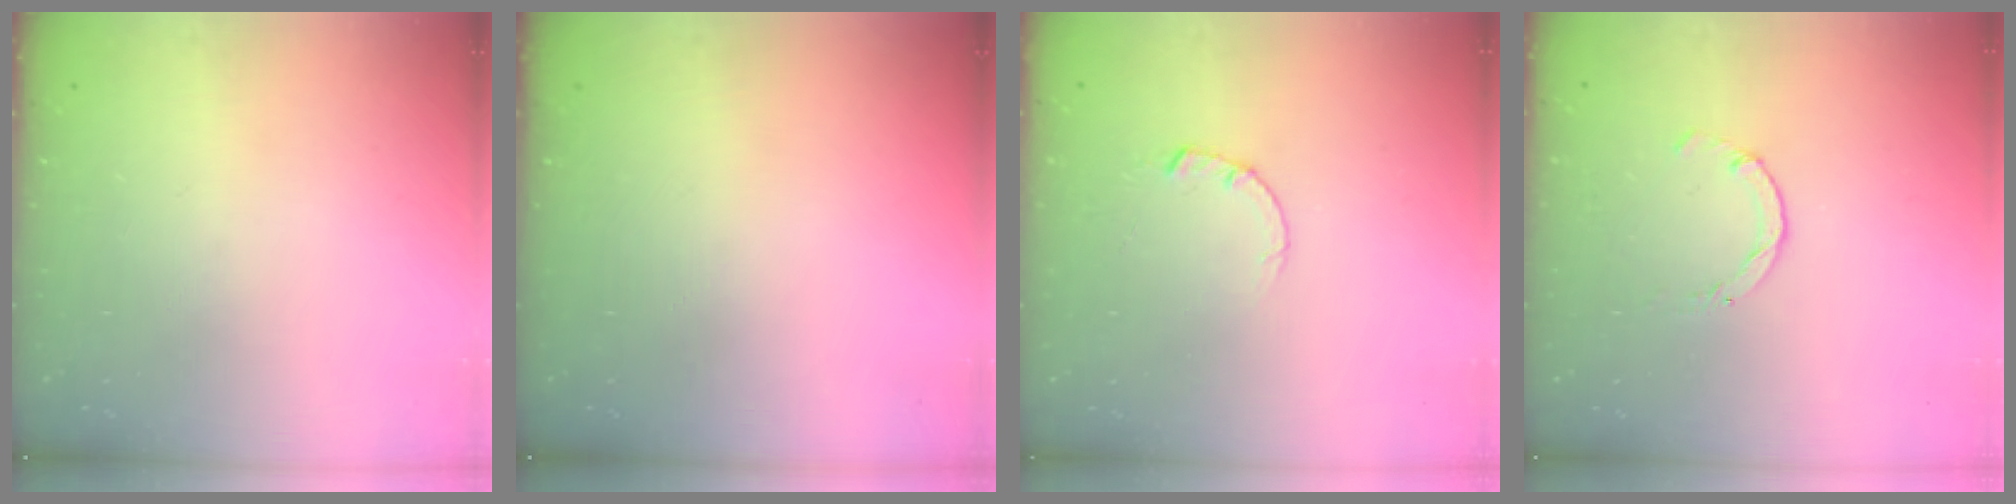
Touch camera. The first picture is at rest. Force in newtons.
{"total": 0.0}
{"total": 1.5, "press": 1.5, "slide": 0.3}
{"total": 0.0}